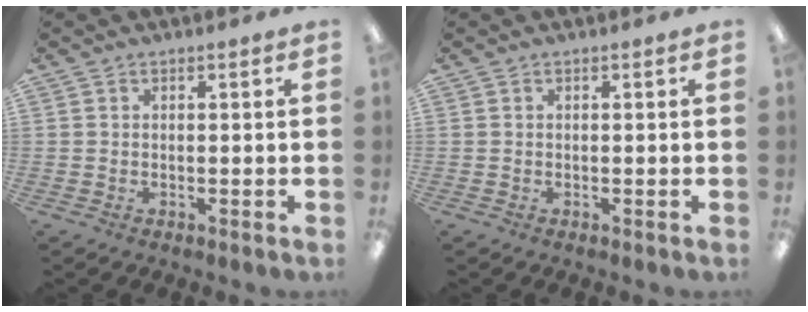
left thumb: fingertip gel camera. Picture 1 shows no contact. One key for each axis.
{"total": 0.0}